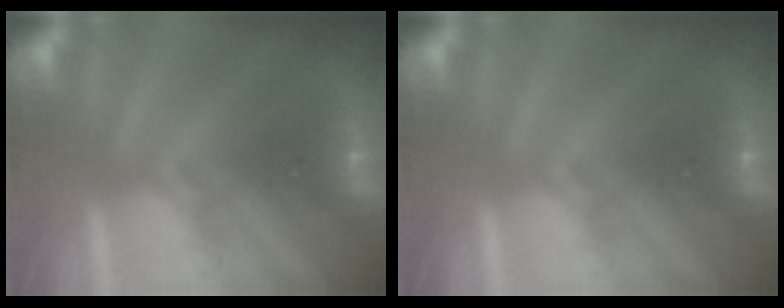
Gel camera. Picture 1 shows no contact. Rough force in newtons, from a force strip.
{"total": 0.0}